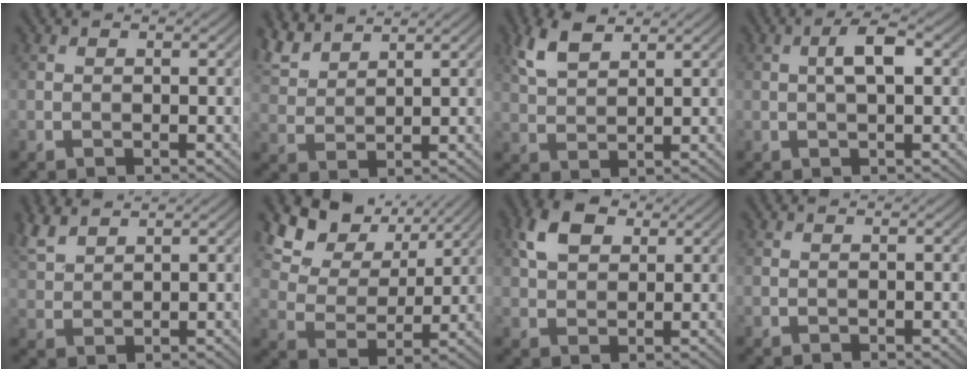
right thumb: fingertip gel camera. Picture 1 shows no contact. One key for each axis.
{"total": 5.3, "fx": 4.6, "fy": 1.5, "fz": 2.3, "tx": -0.065, "ty": 0.011, "tz": 0.099}
{"total": 5.3, "fx": 3.3, "fy": 2.3, "fz": 3.5, "tx": -0.089, "ty": 0.008, "tz": 0.072}
{"total": 3.5, "fx": 0.6, "fy": 1.0, "fz": 3.3, "tx": -0.062, "ty": 0.009, "tz": 0.006}
{"total": 4.3, "fx": 3.5, "fy": 1.3, "fz": 2.2, "tx": -0.061, "ty": 0.011, "tz": 0.081}
{"total": 10.9, "fx": 7.2, "fy": 6.2, "fz": 5.2, "tx": -0.127, "ty": -0.009, "tz": 0.141}
{"total": 6.1, "fx": 2.7, "fy": 3.9, "fz": 3.8, "tx": -0.084, "ty": 0.010, "tz": 0.046}
{"total": 0.0}